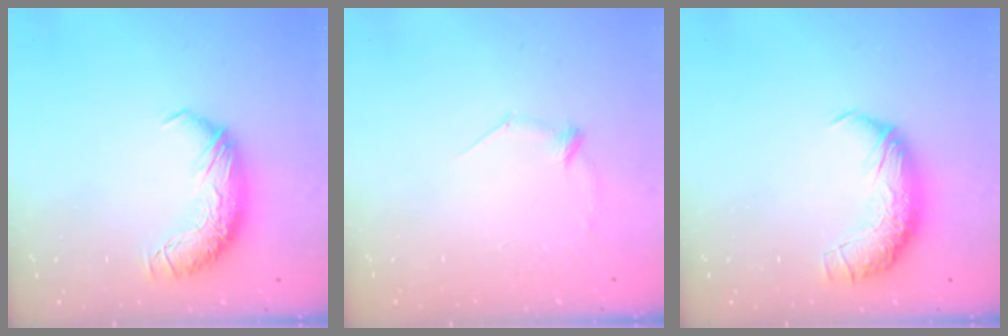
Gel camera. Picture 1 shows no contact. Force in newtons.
{"total": 7.7, "press": 7.7, "slide": 0.6}
{"total": 2.4, "press": 1.1, "slide": 2.1}